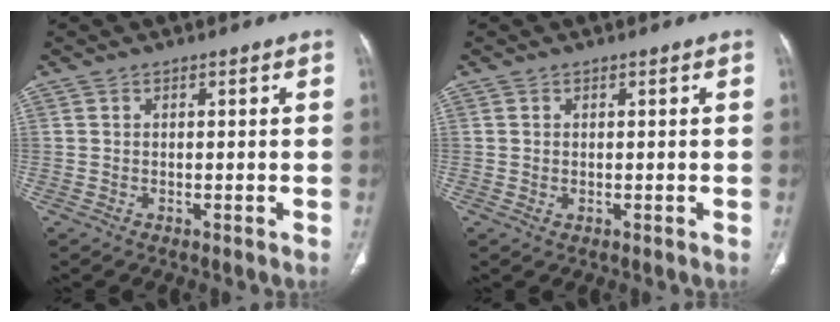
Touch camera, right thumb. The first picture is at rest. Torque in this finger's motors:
{"motor_torque": [-0.35, 0.11, 0.08, 0.51, 0.01]}